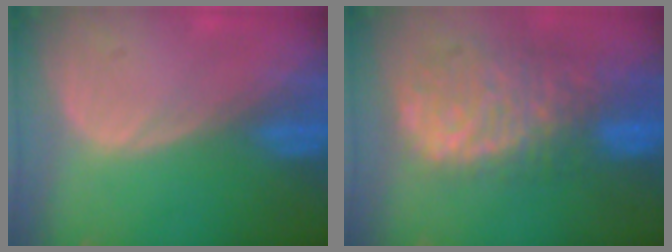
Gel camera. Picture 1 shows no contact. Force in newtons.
{"total": 11.8, "press": 9.8, "slide": 6.6}